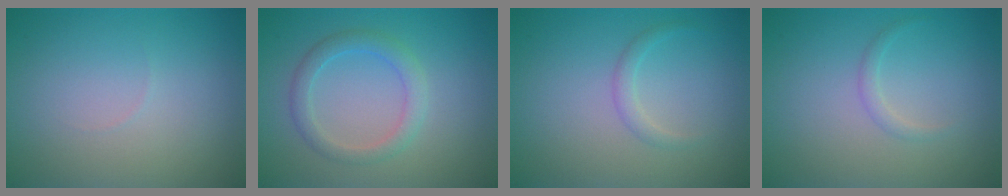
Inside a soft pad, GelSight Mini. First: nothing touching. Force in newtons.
{"total": 2.5, "press": 2.5, "slide": 0.1}
{"total": 1.1, "press": 1.1, "slide": 0.1}
{"total": 0.9, "press": 0.9, "slide": 0.0}